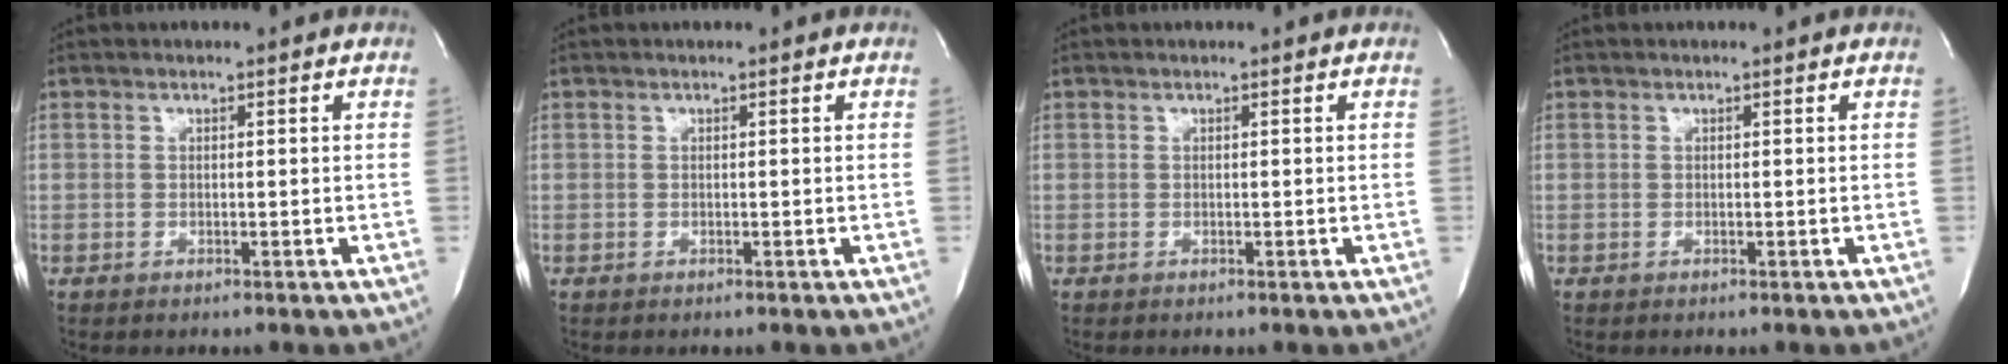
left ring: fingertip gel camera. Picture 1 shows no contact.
{"total": 0.0}
{"total": 0.0}
{"total": 0.0}